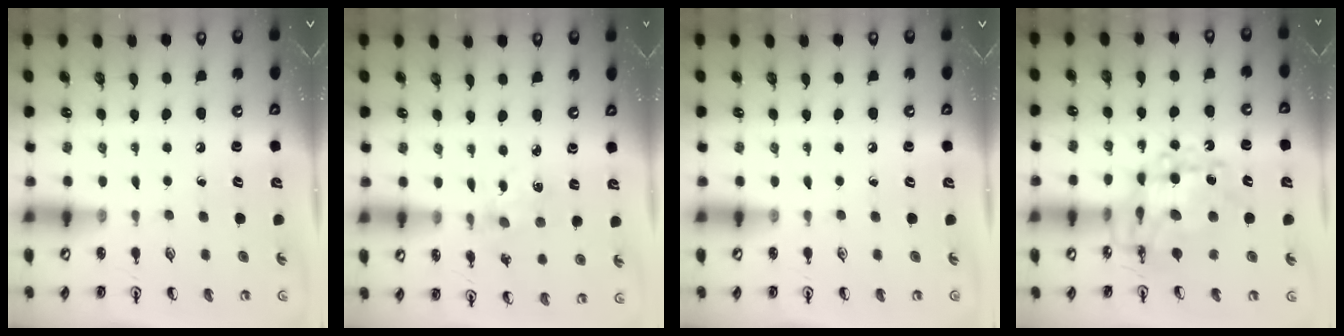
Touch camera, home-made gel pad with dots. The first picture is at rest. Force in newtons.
{"total": 2.3, "press": 2.3, "slide": 0.5}
{"total": 0.0}
{"total": 12.7, "press": 12.7, "slide": 1.1}